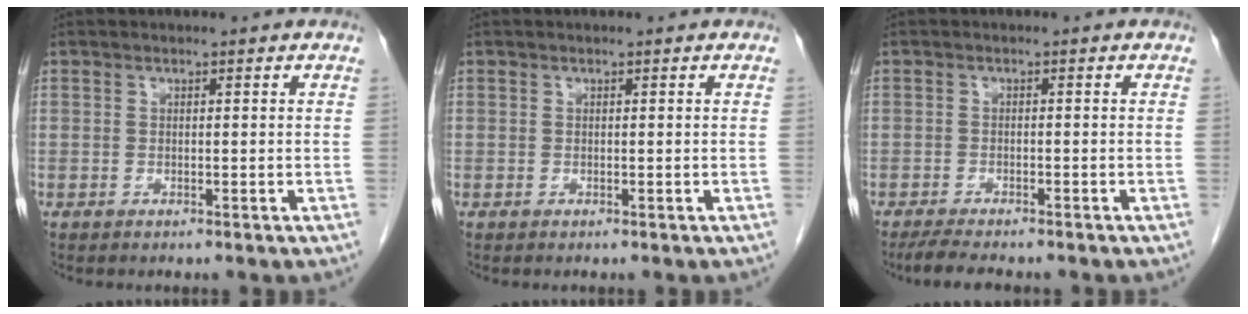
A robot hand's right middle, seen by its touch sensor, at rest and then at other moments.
{"total": 0.0}
{"total": 4.7, "force": [-4.0, 0.6, 2.3], "torque": [-0.042, -0.013, -0.064]}